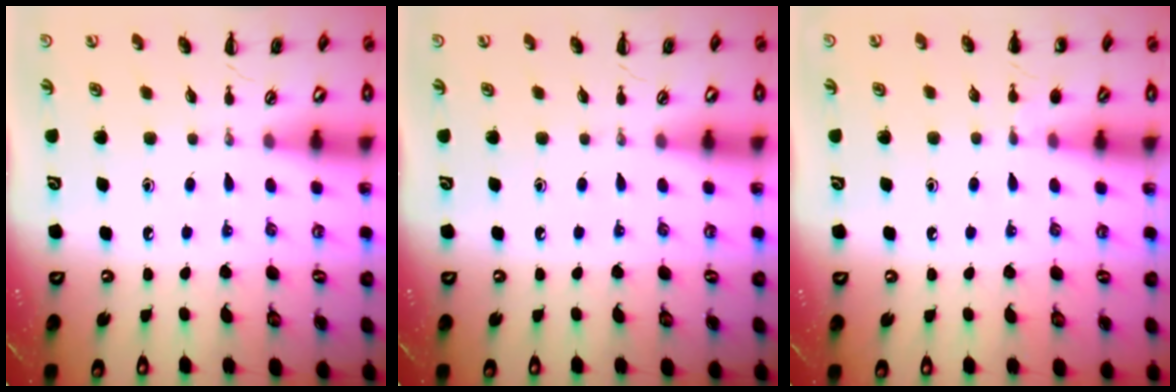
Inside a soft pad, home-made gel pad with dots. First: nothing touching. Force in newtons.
{"total": 0.0}
{"total": 5.4, "press": 5.1, "slide": 1.7}